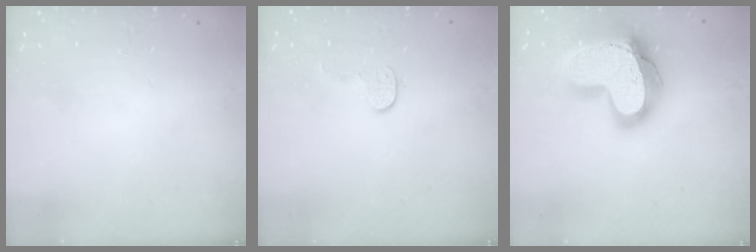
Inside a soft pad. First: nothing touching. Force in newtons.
{"total": 5.7, "press": 5.7, "slide": 0.3}
{"total": 23.4, "press": 23.3, "slide": 1.9}